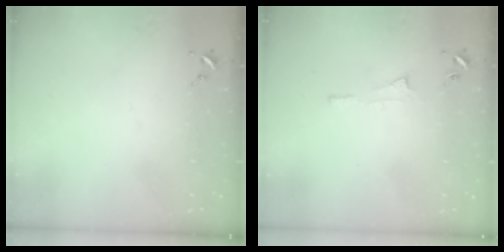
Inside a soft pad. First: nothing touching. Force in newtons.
{"total": 3.9, "press": 3.9, "slide": 0.4}